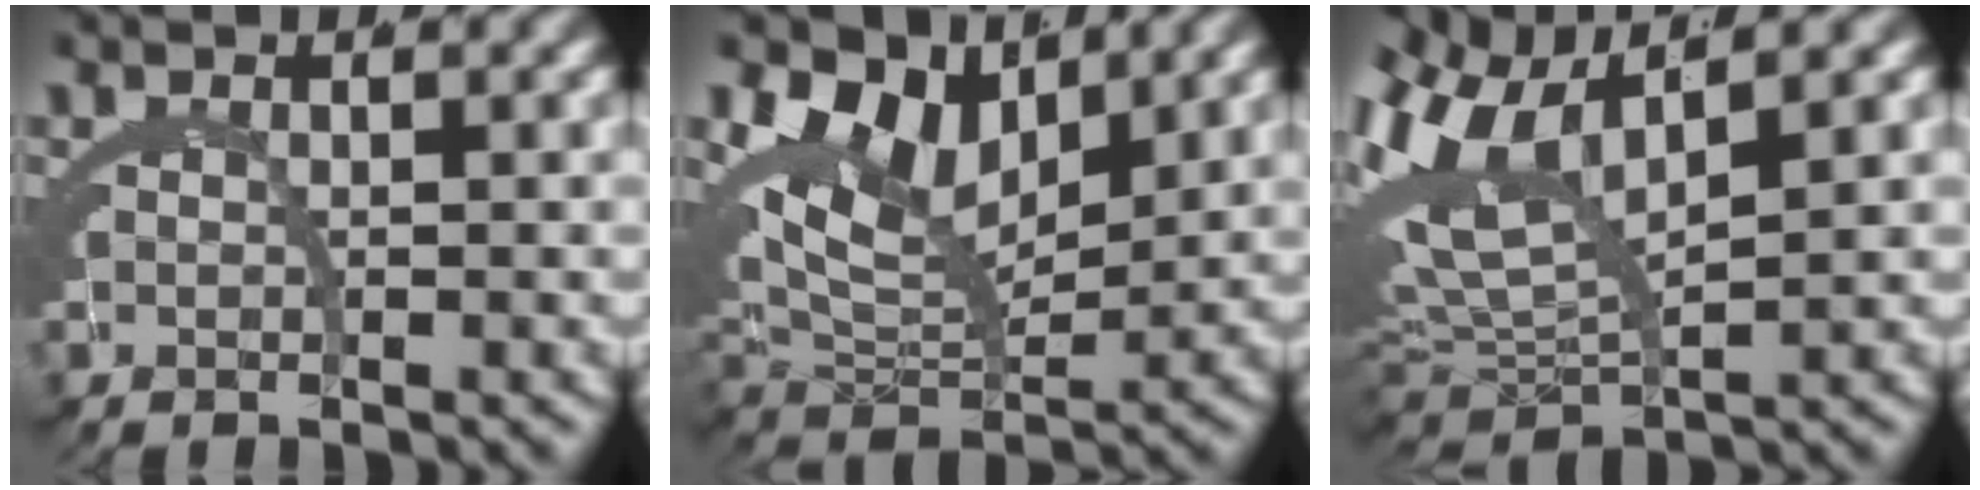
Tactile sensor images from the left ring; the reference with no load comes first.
{"total": 11.3, "force": [3.0, 8.1, 7.3], "torque": [-0.155, -0.015, 0.049]}
{"total": 8.9, "force": [2.1, 6.0, 6.2], "torque": [-0.145, 0.000, 0.032]}